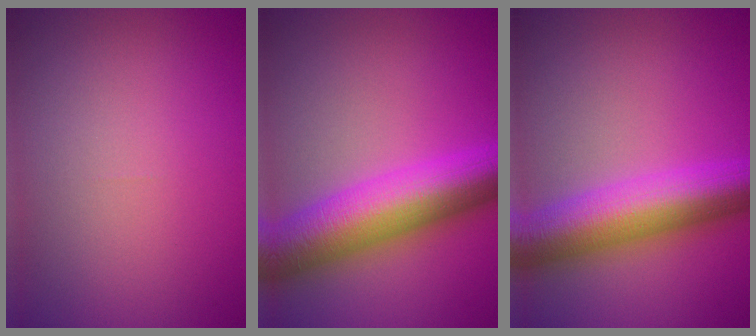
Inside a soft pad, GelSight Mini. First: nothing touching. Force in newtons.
{"total": 10.0, "press": 10.0, "slide": 0.2}
{"total": 8.7, "press": 8.7, "slide": 0.3}